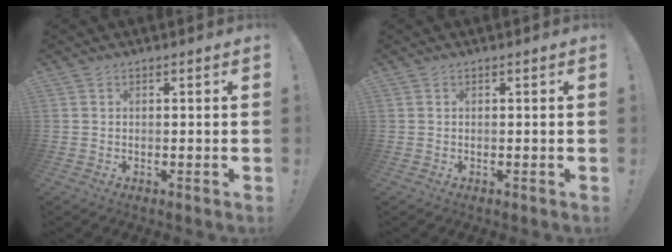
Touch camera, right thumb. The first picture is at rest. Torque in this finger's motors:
{"motor_torque": [0.00, 0.00, 0.00, 0.00, 0.00]}